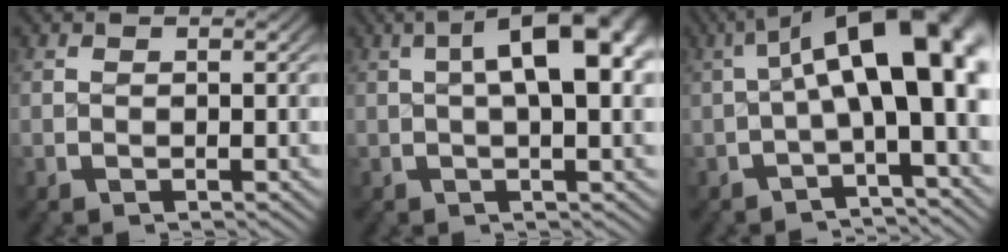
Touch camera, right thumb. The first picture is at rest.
{"total": 9.7, "force": [2.9, 4.4, 8.1], "torque": [-0.091, 0.034, 0.022]}
{"total": 12.4, "force": [1.5, 5.7, 10.8], "torque": [-0.138, 0.015, 0.011]}